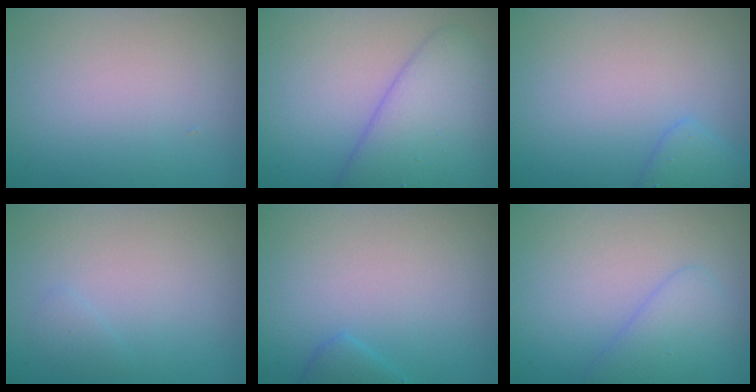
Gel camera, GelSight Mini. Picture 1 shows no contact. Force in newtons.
{"total": 6.1, "press": 6.1, "slide": 0.4}
{"total": 1.9, "press": 1.9, "slide": 0.1}
{"total": 0.7, "press": 0.7, "slide": 0.0}
{"total": 1.5, "press": 1.5, "slide": 0.1}
{"total": 2.8, "press": 2.8, "slide": 0.1}